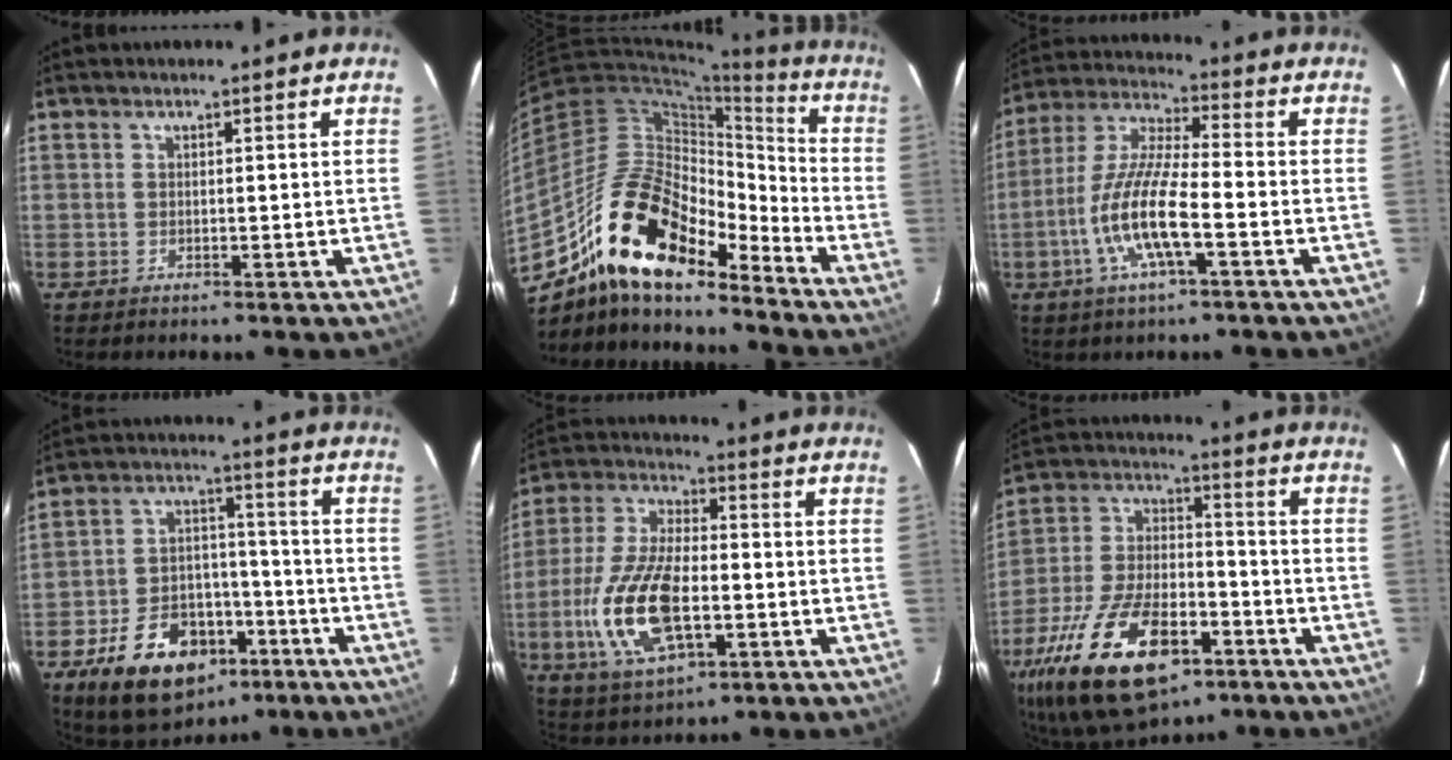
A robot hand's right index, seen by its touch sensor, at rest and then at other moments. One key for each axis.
{"total": 20.7, "fx": -14.8, "fy": 7.8, "fz": 12.2, "tx": -0.222, "ty": -0.002, "tz": -0.282}
{"total": 13.0, "fx": -4.5, "fy": 2.4, "fz": 11.9, "tx": -0.249, "ty": -0.006, "tz": -0.090}
{"total": 17.6, "fx": -10.0, "fy": 11.0, "fz": 9.3, "tx": -0.196, "ty": 0.019, "tz": -0.142}
{"total": 17.1, "fx": -4.2, "fy": 7.9, "fz": 14.6, "tx": -0.317, "ty": -0.007, "tz": -0.073}
{"total": 25.0, "fx": -13.3, "fy": 12.2, "fz": 17.3, "tx": -0.365, "ty": -0.025, "tz": -0.217}